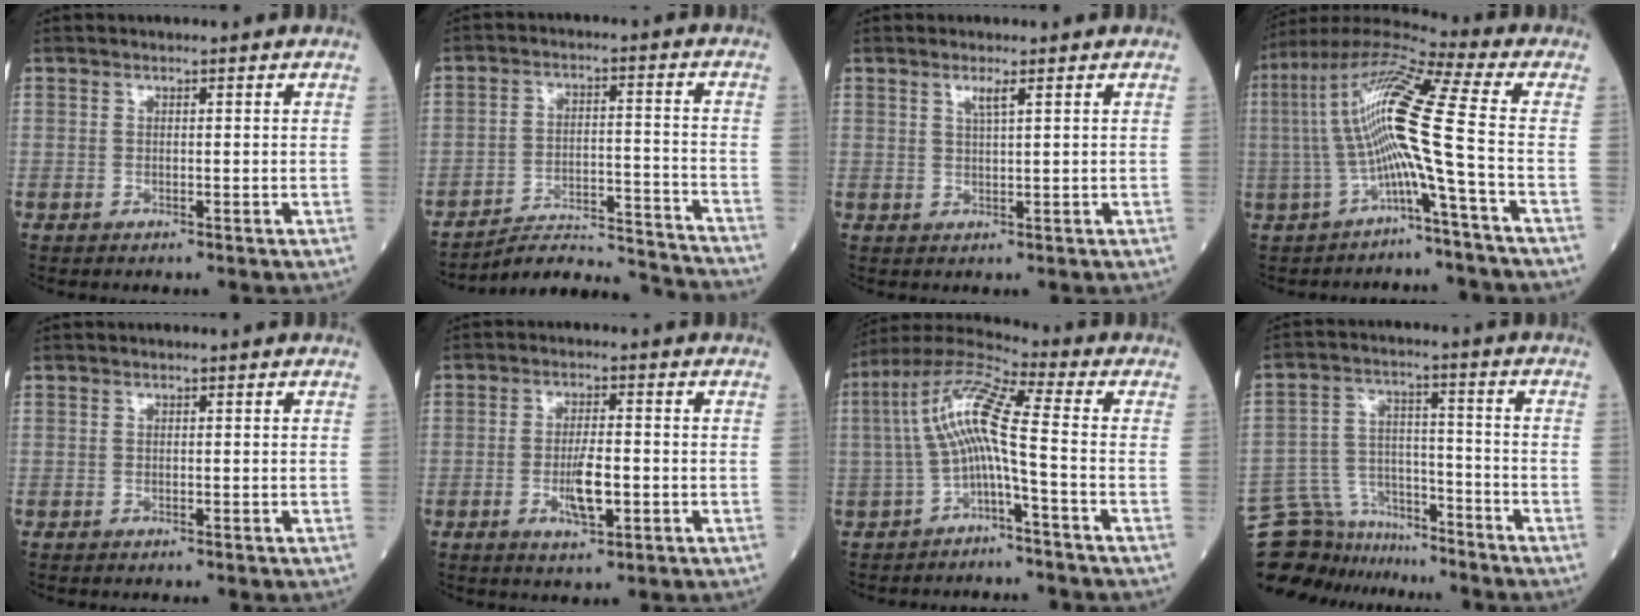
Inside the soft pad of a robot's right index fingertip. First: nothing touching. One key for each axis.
{"total": 14.4, "fx": -14.2, "fy": -0.7, "fz": 1.6, "tx": -0.013, "ty": 0.021, "tz": -0.210}
{"total": 1.7, "fx": 1.0, "fy": -0.2, "fz": 1.4, "tx": -0.035, "ty": -0.002, "tz": 0.020}
{"total": 12.8, "fx": -2.1, "fy": -1.6, "fz": 12.5, "tx": -0.249, "ty": 0.029, "tz": -0.050}
{"total": 0.0}
{"total": 5.6, "fx": -1.5, "fy": 1.3, "fz": 5.2, "tx": -0.100, "ty": -0.005, "tz": -0.023}
{"total": 9.7, "fx": -1.4, "fy": 0.6, "fz": 9.6, "tx": -0.196, "ty": 0.037, "tz": -0.033}
{"total": 12.3, "fx": -11.5, "fy": 4.4, "fz": 0.9, "tx": -0.024, "ty": 0.041, "tz": -0.199}